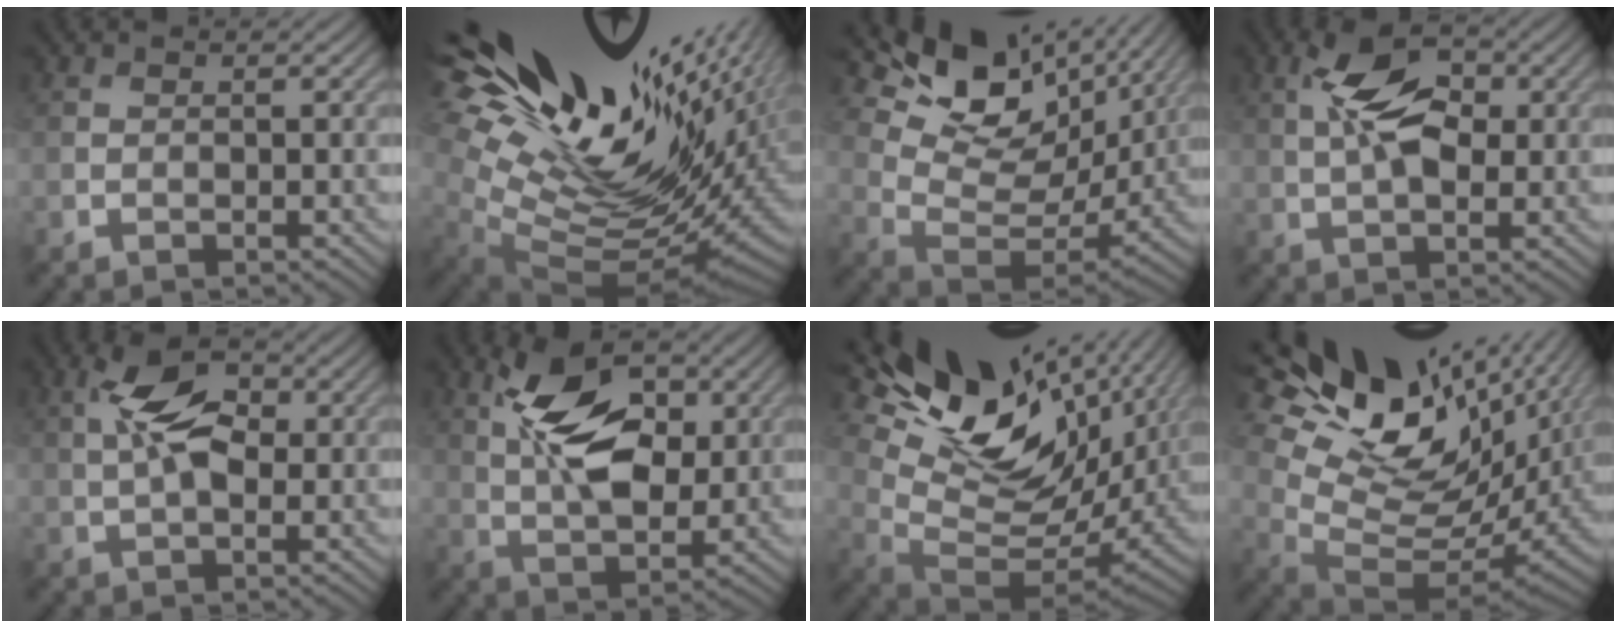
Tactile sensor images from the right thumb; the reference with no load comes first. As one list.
[{"total": 20.3, "force": [7.7, 10.1, 15.9], "torque": [-0.291, 0.023, 0.164]}, {"total": 14.6, "force": [7.1, 8.3, 9.6], "torque": [-0.199, 0.003, 0.137]}, {"total": 7.1, "force": [1.2, 3.5, 6.0], "torque": [-0.115, 0.011, 0.014]}, {"total": 6.3, "force": [0.9, 3.1, 5.4], "torque": [-0.107, 0.009, 0.010]}, {"total": 10.5, "force": [3.0, 5.5, 8.5], "torque": [-0.160, 0.002, 0.044]}, {"total": 18.5, "force": [7.3, 10.0, 13.7], "torque": [-0.243, -0.004, 0.148]}, {"total": 19.1, "force": [7.8, 10.5, 13.9], "torque": [-0.250, 0.012, 0.165]}]